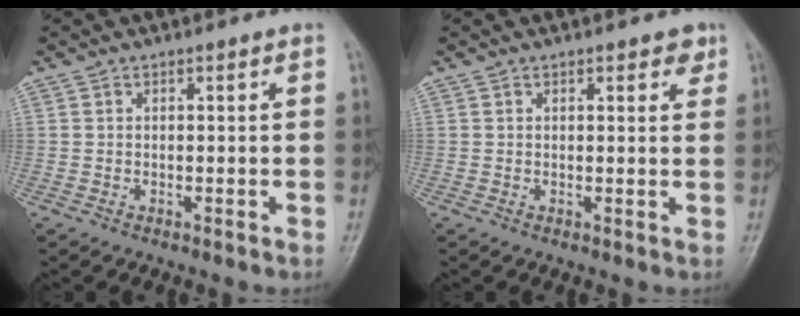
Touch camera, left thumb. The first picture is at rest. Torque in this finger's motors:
{"motor_torque": [-0.05, 0.05, -0.11, -0.12, 0.02]}